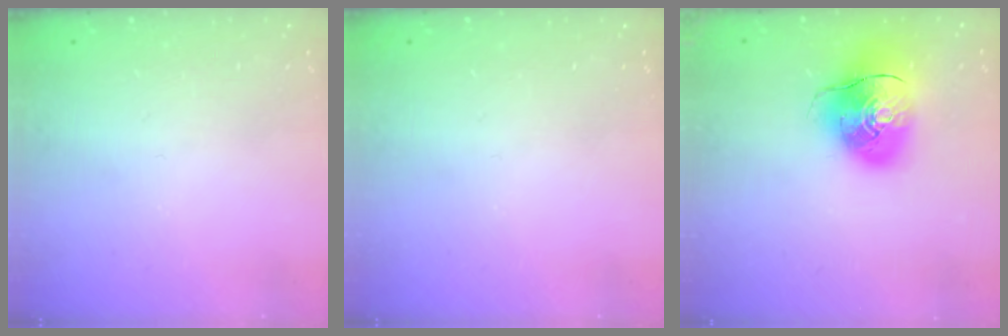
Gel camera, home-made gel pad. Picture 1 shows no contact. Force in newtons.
{"total": 0.0}
{"total": 13.0, "press": 12.8, "slide": 2.4}